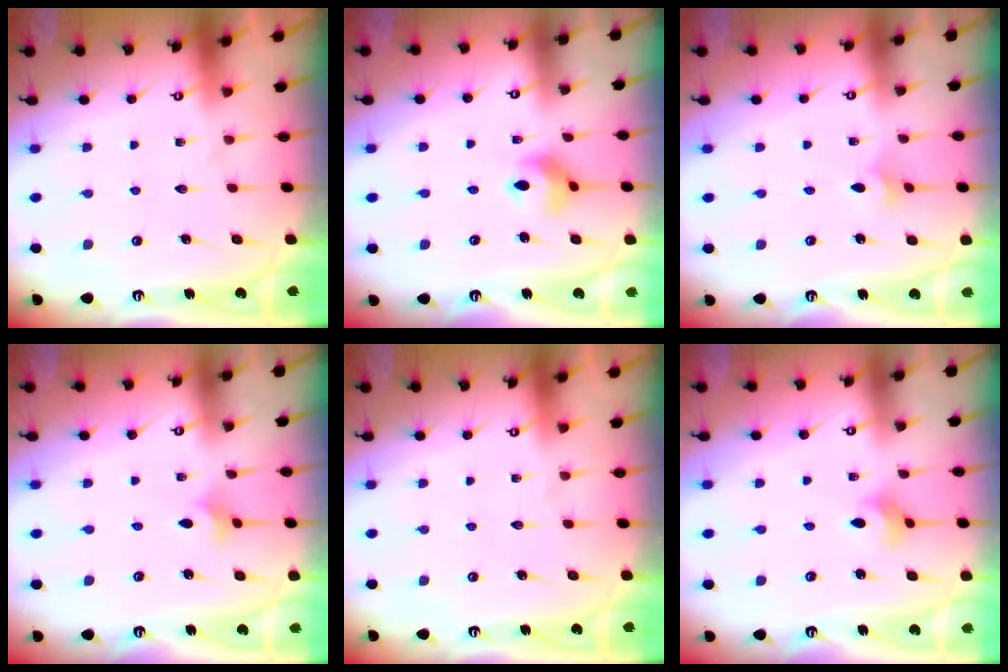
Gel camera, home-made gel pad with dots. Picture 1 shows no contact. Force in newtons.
{"total": 8.8, "press": 8.6, "slide": 2.1}
{"total": 2.7, "press": 2.6, "slide": 0.5}
{"total": 1.9, "press": 1.8, "slide": 0.6}
{"total": 0.0}
{"total": 2.7, "press": 2.6, "slide": 0.5}